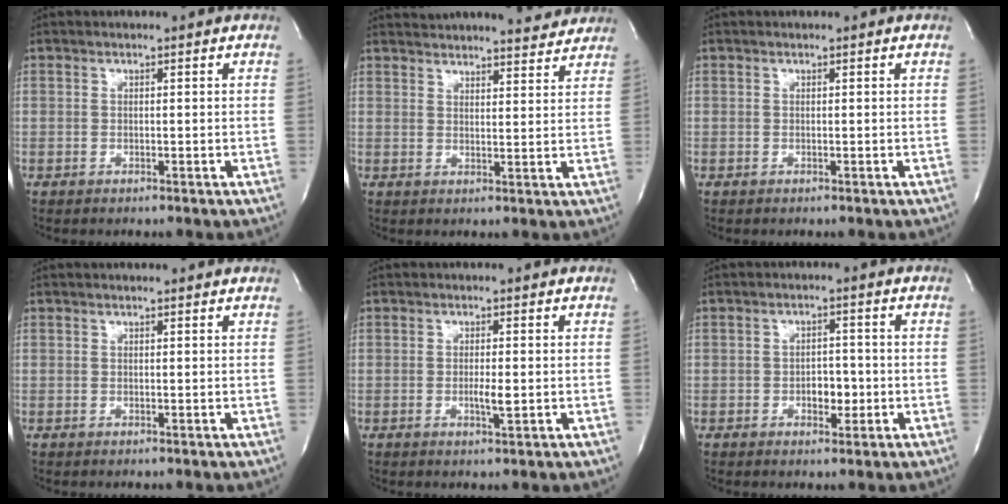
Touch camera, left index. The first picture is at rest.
{"total": 8.8, "force": [8.6, 1.0, 1.6], "torque": [-0.019, -0.005, 0.104]}
{"total": 0.0}
{"total": 0.7, "force": [0.7, 0.0, 0.1], "torque": [-0.009, -0.001, 0.002]}
{"total": 2.3, "force": [-1.0, 0.3, 2.0], "torque": [-0.039, -0.009, -0.015]}
{"total": 3.5, "force": [-1.5, 1.9, 2.5], "torque": [-0.030, 0.000, -0.020]}